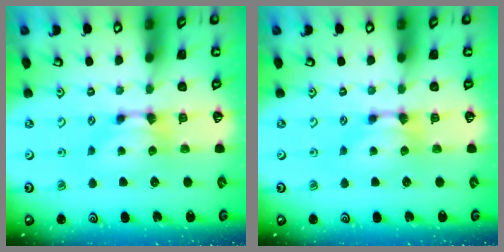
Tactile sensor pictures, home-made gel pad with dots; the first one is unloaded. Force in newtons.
{"total": 0.0}